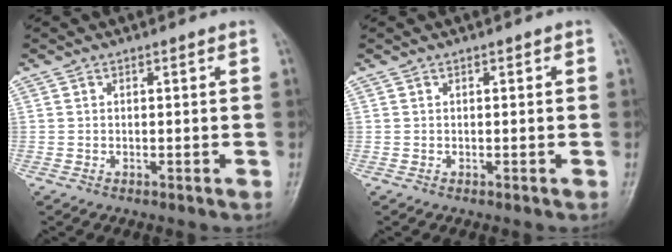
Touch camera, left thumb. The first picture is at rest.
{"total": 0.0}